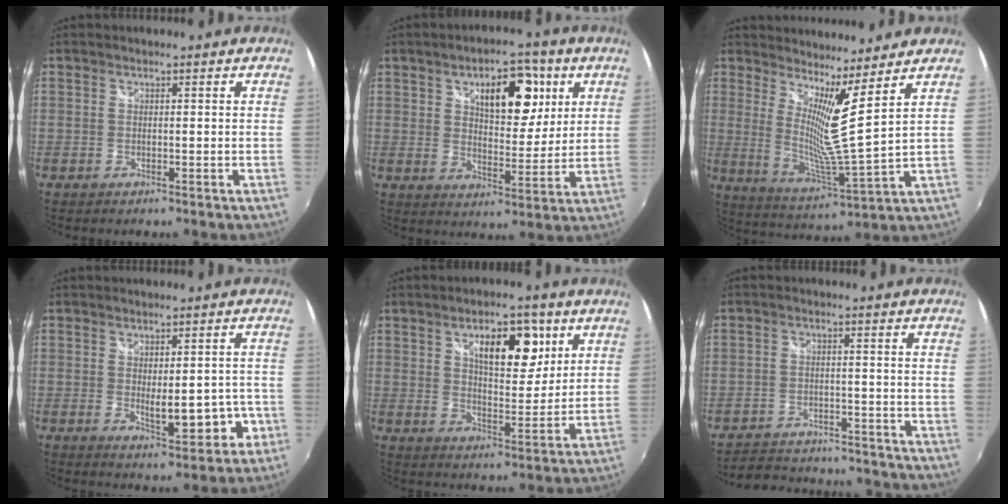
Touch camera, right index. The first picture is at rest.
{"total": 13.1, "force": [5.6, 6.7, 9.8], "torque": [-0.139, 0.014, 0.086]}
{"total": 9.3, "force": [5.9, -1.6, 7.0], "torque": [-0.108, -0.023, 0.102]}
{"total": 8.2, "force": [-2.3, 3.7, 6.9], "torque": [-0.112, -0.015, -0.019]}
{"total": 11.5, "force": [5.1, 5.3, 8.8], "torque": [-0.127, 0.006, 0.079]}
{"total": 19.0, "force": [-17.1, 5.8, 5.9], "torque": [-0.134, 0.017, -0.217]}